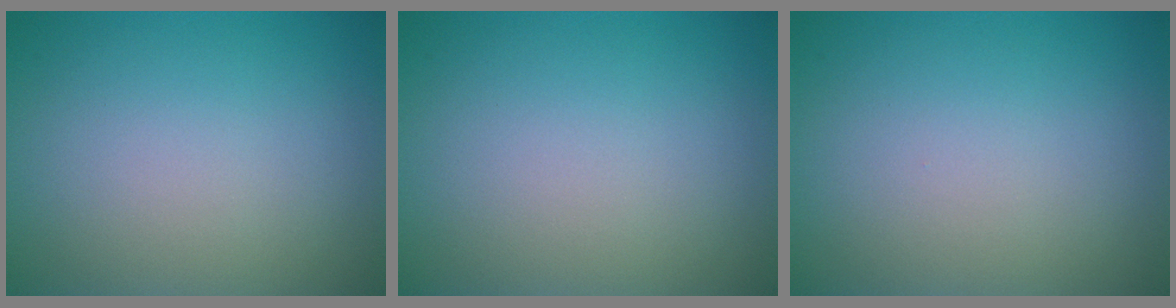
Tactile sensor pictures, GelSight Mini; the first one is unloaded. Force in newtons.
{"total": 0.0}
{"total": 0.0}